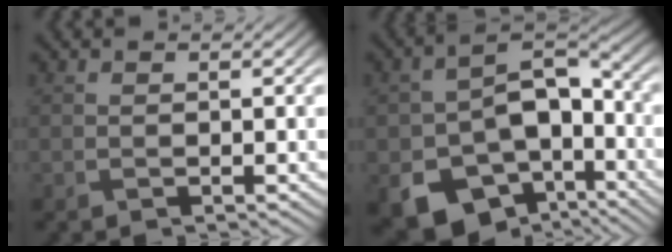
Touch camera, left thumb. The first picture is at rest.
{"total": 15.2, "force": [-6.1, 10.1, 9.6], "torque": [-0.185, -0.045, -0.088]}